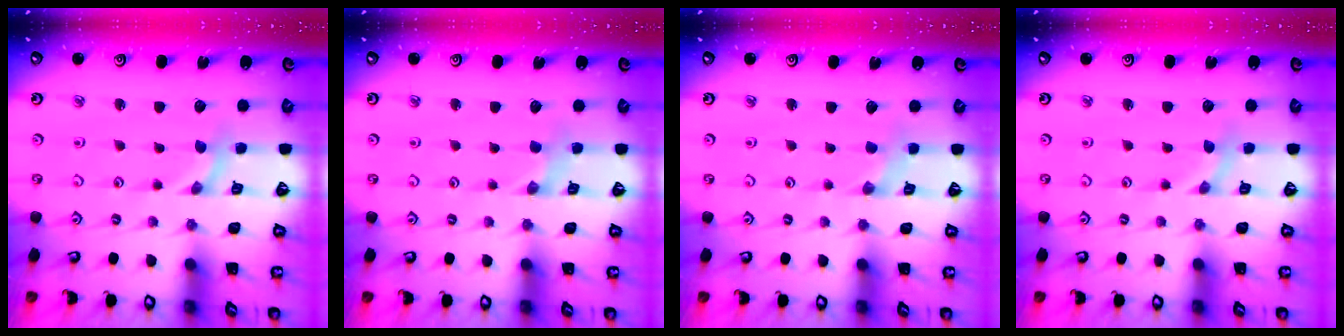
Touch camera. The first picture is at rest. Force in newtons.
{"total": 1.4, "press": 1.3, "slide": 0.2}
{"total": 0.0}
{"total": 0.8, "press": 0.8, "slide": 0.0}